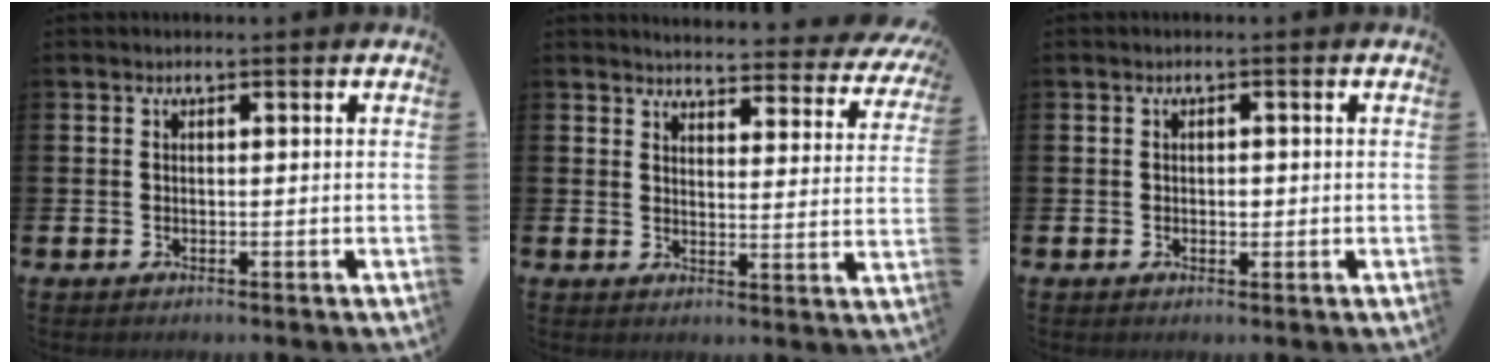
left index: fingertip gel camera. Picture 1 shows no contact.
{"total": 3.6, "force": [3.5, 0.6, 0.2], "torque": [-0.014, -0.037, 0.055]}
{"total": 1.0, "force": [-0.1, 0.7, 0.7], "torque": [-0.007, -0.001, -0.004]}